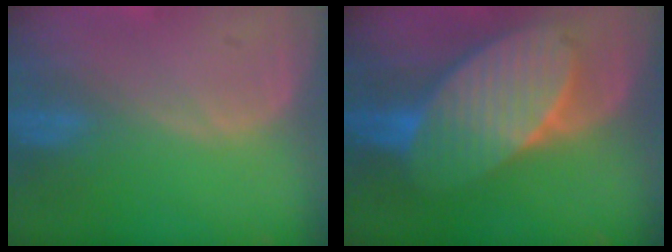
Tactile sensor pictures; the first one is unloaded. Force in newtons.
{"total": 9.8, "press": 9.8, "slide": 0.4}